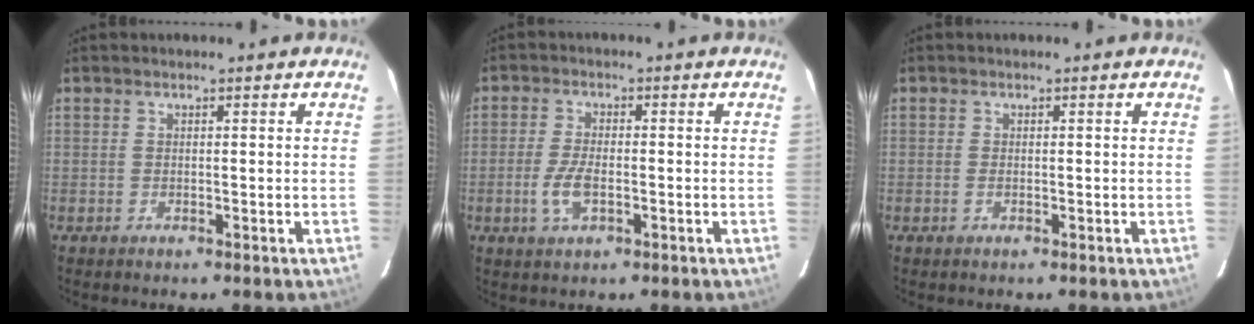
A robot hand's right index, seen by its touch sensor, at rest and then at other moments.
{"total": 5.2, "force": [-1.7, 2.2, 4.4], "torque": [-0.099, -0.003, -0.032]}
{"total": 0.8, "force": [-0.2, 0.4, 0.6], "torque": [-0.015, -0.001, -0.005]}